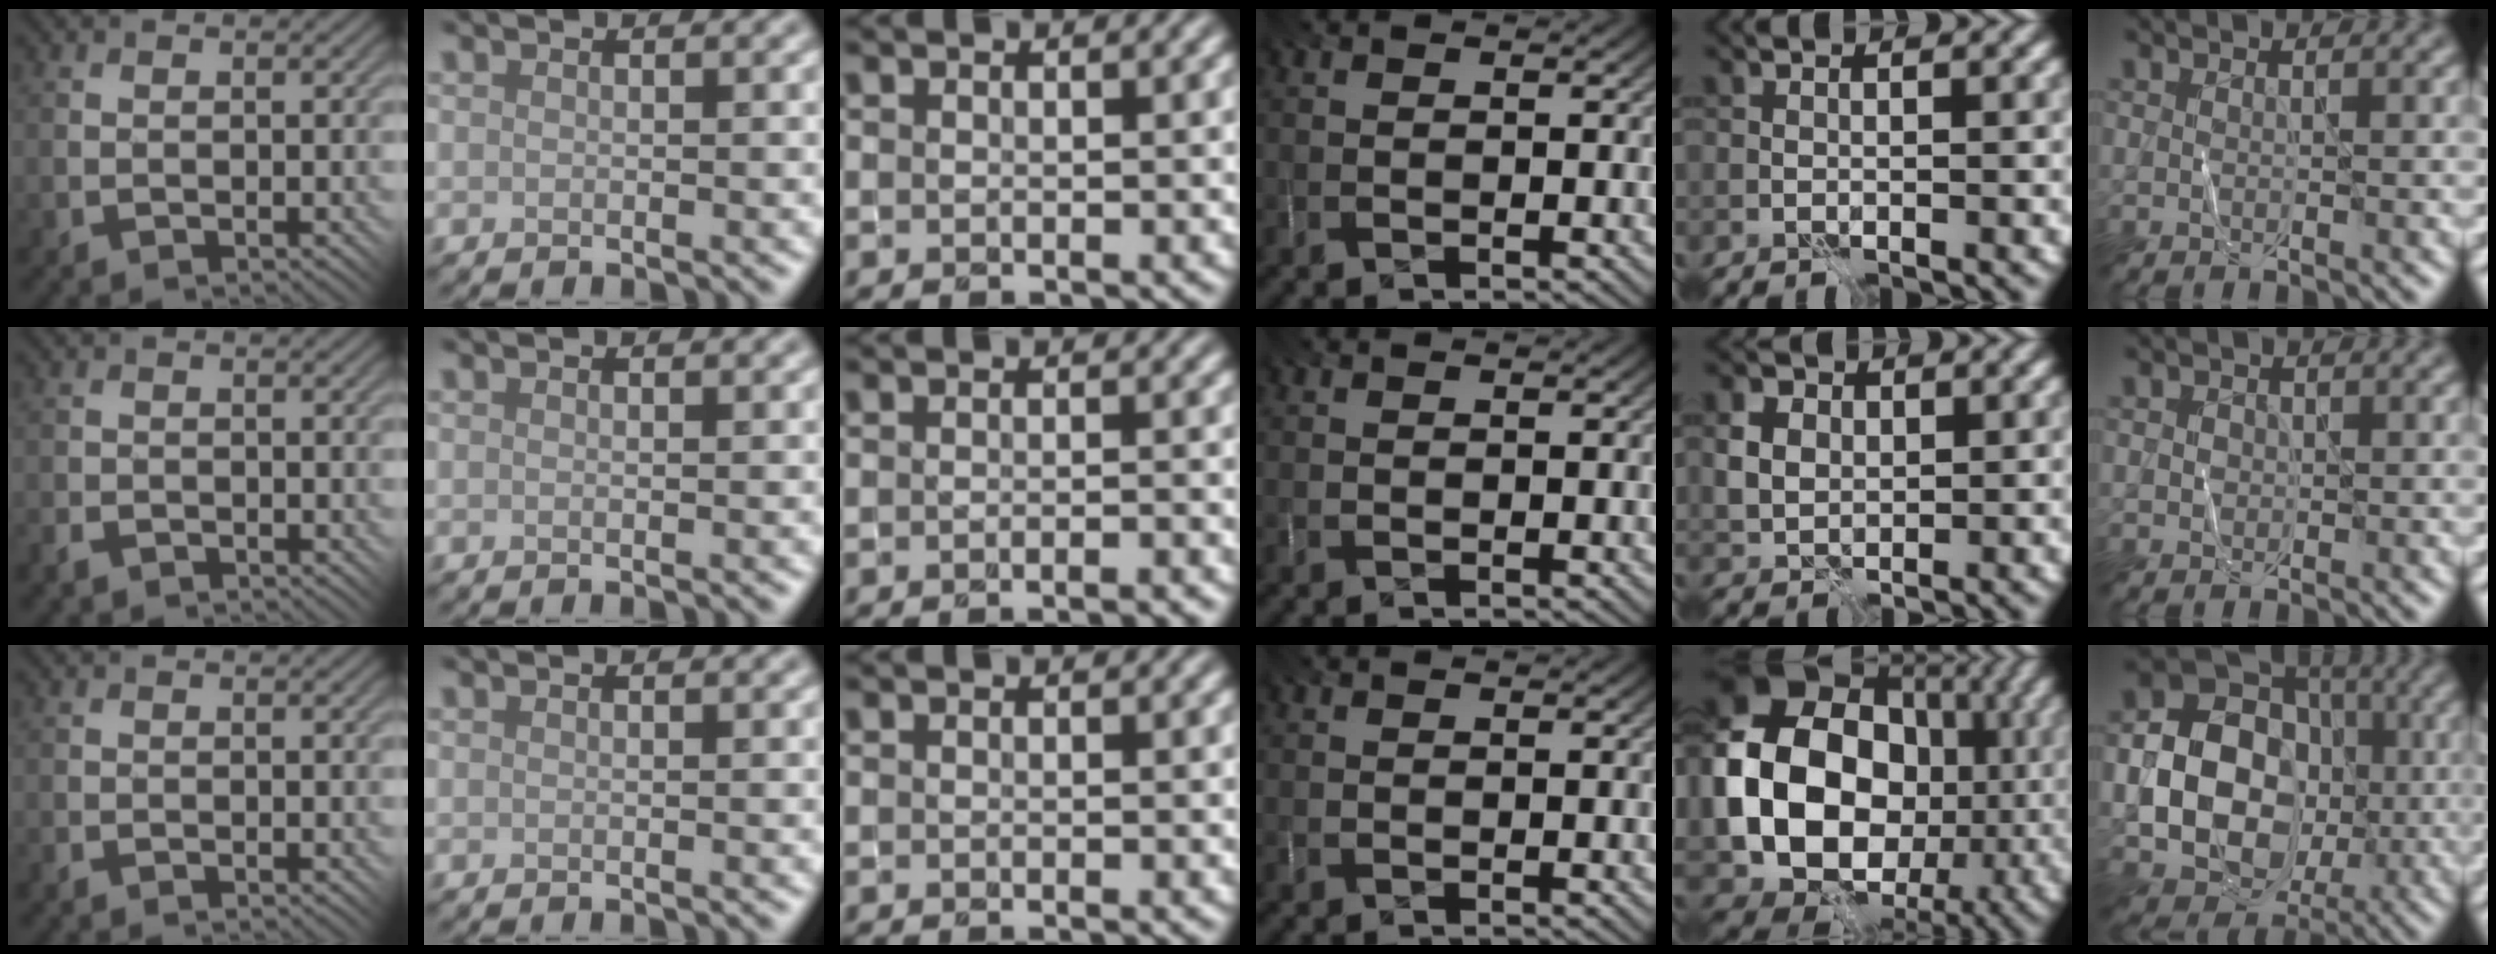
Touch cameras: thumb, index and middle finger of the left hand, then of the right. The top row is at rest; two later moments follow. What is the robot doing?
{"motion": "fold", "object": "shorts"}